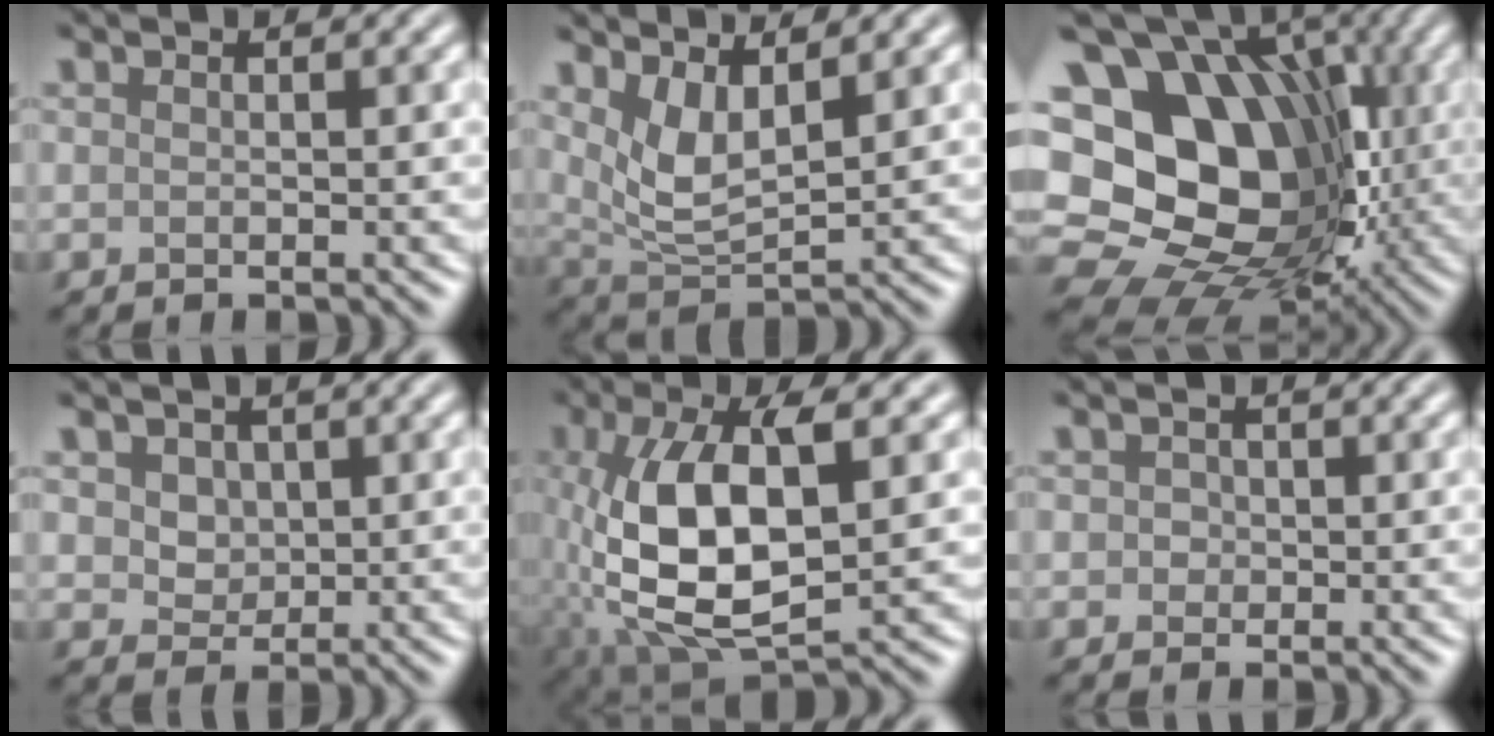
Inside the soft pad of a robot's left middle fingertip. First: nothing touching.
{"total": 4.0, "force": [1.9, 1.6, 3.1], "torque": [-0.071, -0.014, 0.043]}
{"total": 20.7, "force": [1.8, 16.5, 12.4], "torque": [-0.210, 0.021, 0.035]}
{"total": 3.5, "force": [1.5, 2.6, 1.7], "torque": [-0.043, 0.002, 0.031]}
{"total": 10.8, "force": [-0.7, 4.8, 9.6], "torque": [-0.193, 0.002, -0.013]}
{"total": 1.1, "force": [0.2, 1.1, 0.3], "torque": [0.004, 0.000, -0.002]}